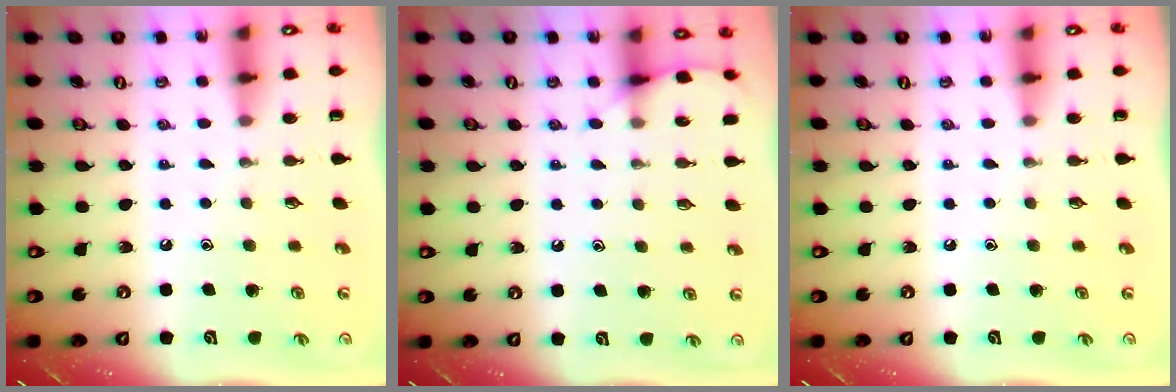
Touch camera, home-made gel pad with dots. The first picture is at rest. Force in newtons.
{"total": 6.2, "press": 6.1, "slide": 0.8}
{"total": 0.0}